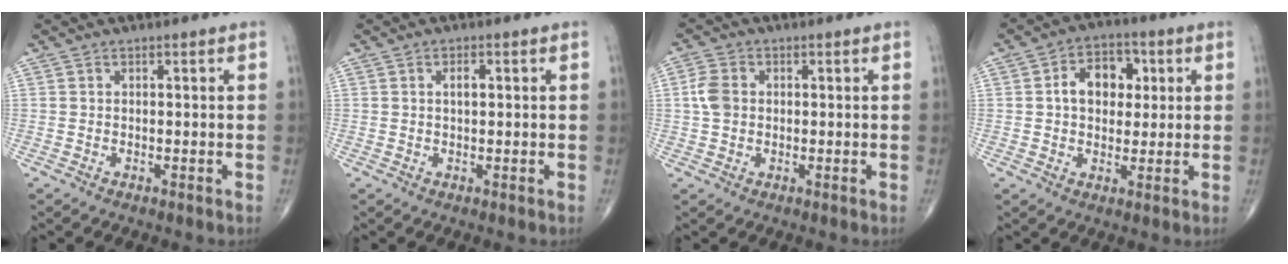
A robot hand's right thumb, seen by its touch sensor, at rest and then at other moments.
{"total": 1.6, "force": [0.4, 0.7, 1.4], "torque": [-0.020, -0.002, 0.005]}
{"total": 4.2, "force": [0.3, 3.3, 2.7], "torque": [-0.054, 0.006, 0.001]}
{"total": 9.1, "force": [1.7, 6.5, 6.2], "torque": [-0.063, 0.012, 0.022]}